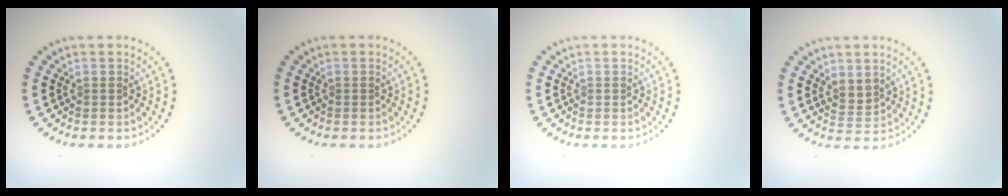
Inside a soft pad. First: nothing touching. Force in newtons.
{"total": 0.0}
{"total": 0.0}
{"total": 1.7, "press": 1.5, "slide": 0.9}